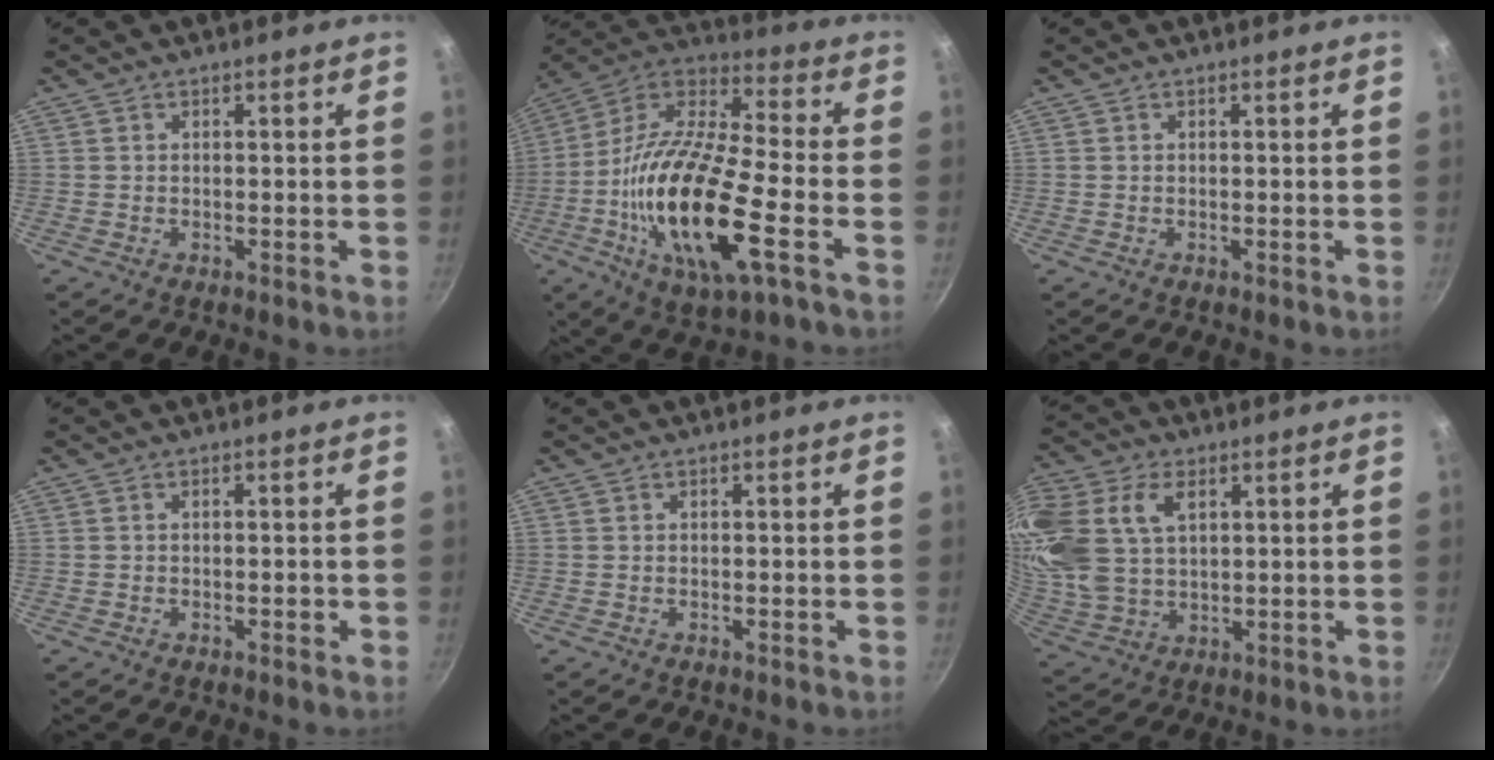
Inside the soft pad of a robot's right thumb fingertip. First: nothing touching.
{"total": 23.7, "force": [-6.6, 7.6, 21.5], "torque": [-0.414, 0.020, -0.139]}
{"total": 0.0}
{"total": 0.7, "force": [-0.3, 0.4, 0.5], "torque": [-0.005, 0.005, -0.005]}
{"total": 0.0}
{"total": 20.4, "force": [6.8, 13.9, 13.4], "torque": [-0.310, 0.006, 0.138]}